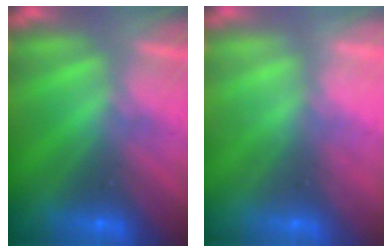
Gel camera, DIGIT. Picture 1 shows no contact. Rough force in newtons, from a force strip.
{"total": 2.1}